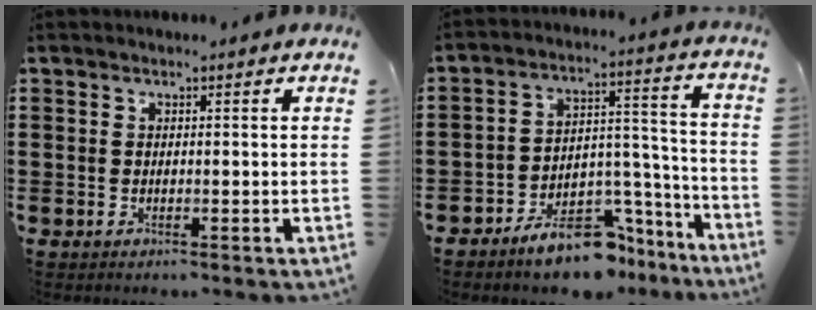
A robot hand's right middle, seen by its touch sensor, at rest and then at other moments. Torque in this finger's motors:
{"motor_torque": [2.01, -0.12, 0.24, 0.15]}